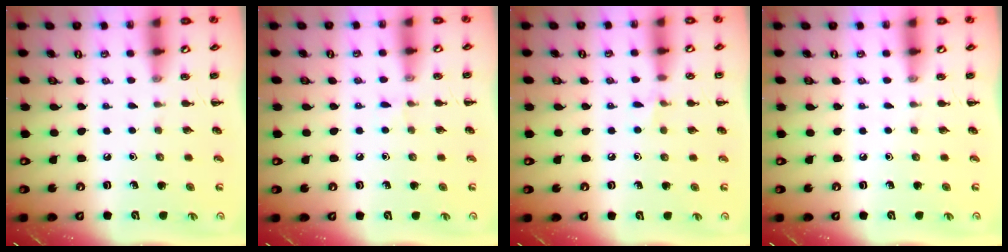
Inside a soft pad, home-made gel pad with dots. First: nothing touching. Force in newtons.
{"total": 3.5, "press": 3.3, "slide": 1.1}
{"total": 4.2, "press": 4.0, "slide": 1.2}
{"total": 0.0}